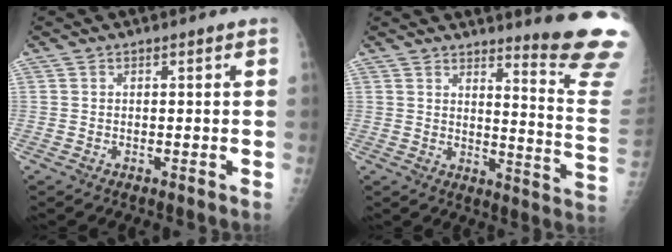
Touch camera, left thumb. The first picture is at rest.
{"total": 15.7, "force": [13.8, -0.2, 7.6], "torque": [-0.083, -0.173, 0.161]}